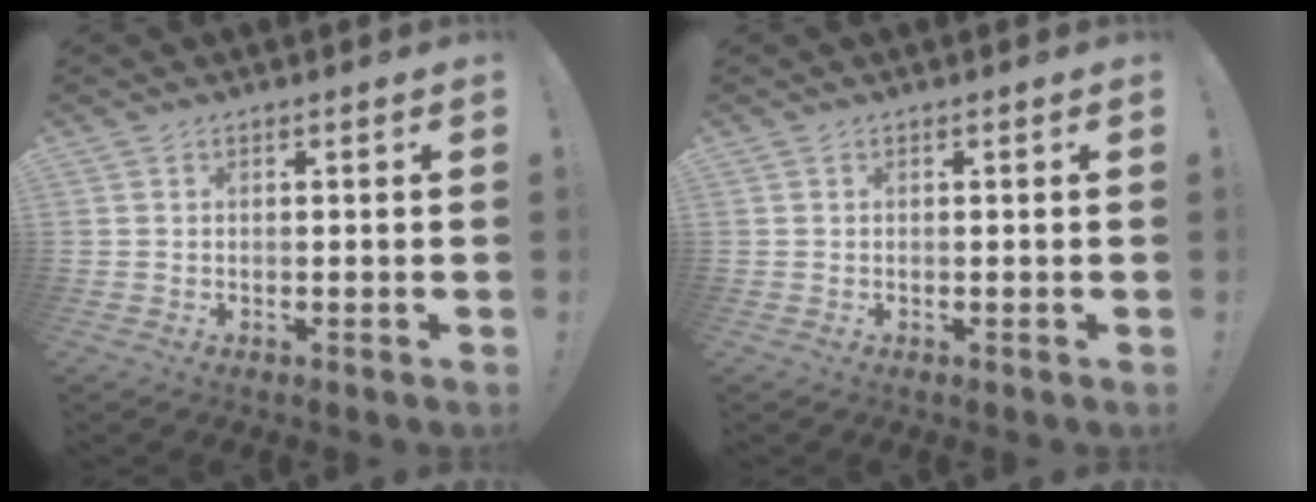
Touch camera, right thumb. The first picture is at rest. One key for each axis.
{"total": 0.0}